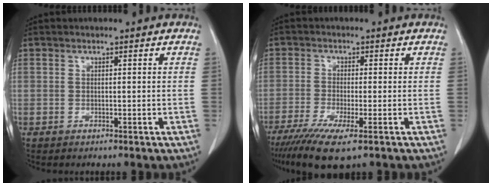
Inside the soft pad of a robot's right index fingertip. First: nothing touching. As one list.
[{"total": 8.0, "force": [-5.0, 0.9, 6.2], "torque": [-0.109, -0.022, -0.083]}]